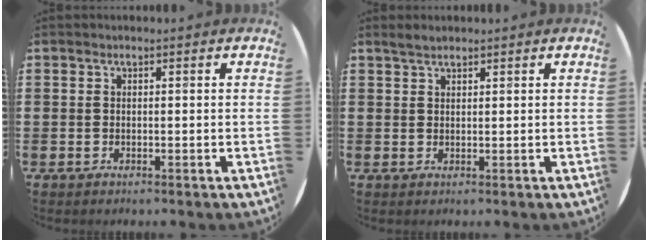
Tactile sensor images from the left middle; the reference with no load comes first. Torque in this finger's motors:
{"motor_torque": [0.37, -0.27, 0.02, 0.00]}